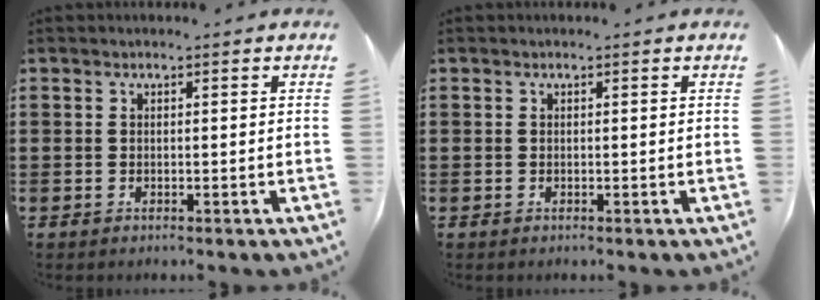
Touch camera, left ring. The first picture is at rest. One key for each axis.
{"total": 0.0}